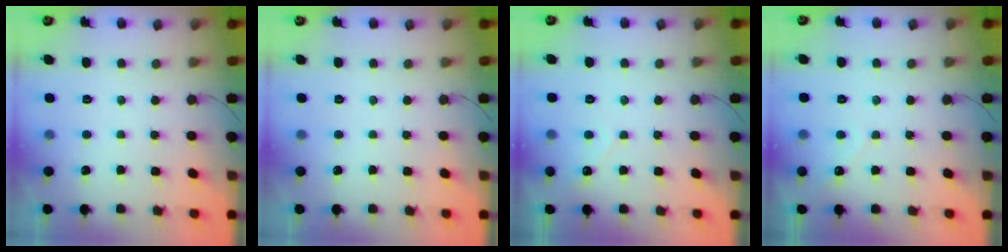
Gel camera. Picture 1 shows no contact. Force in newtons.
{"total": 0.0}
{"total": 2.4, "press": 2.4, "slide": 0.2}
{"total": 2.4, "press": 2.4, "slide": 0.2}